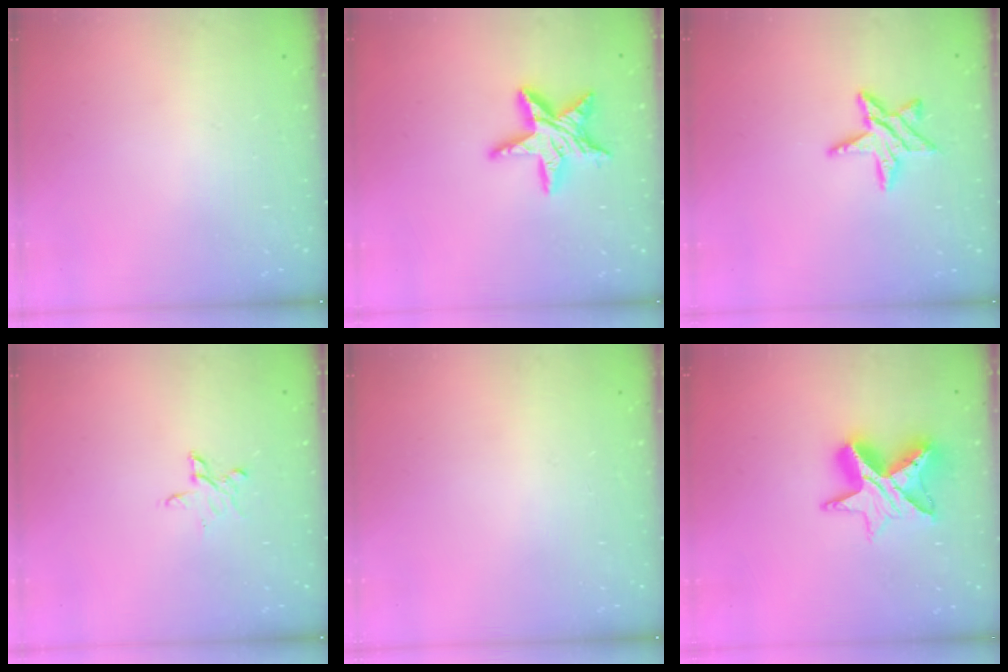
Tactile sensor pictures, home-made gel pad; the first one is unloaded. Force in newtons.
{"total": 13.9, "press": 13.9, "slide": 1.0}
{"total": 10.0, "press": 10.0, "slide": 0.6}
{"total": 4.5, "press": 4.4, "slide": 0.3}
{"total": 0.0}
{"total": 12.3, "press": 12.3, "slide": 0.7}